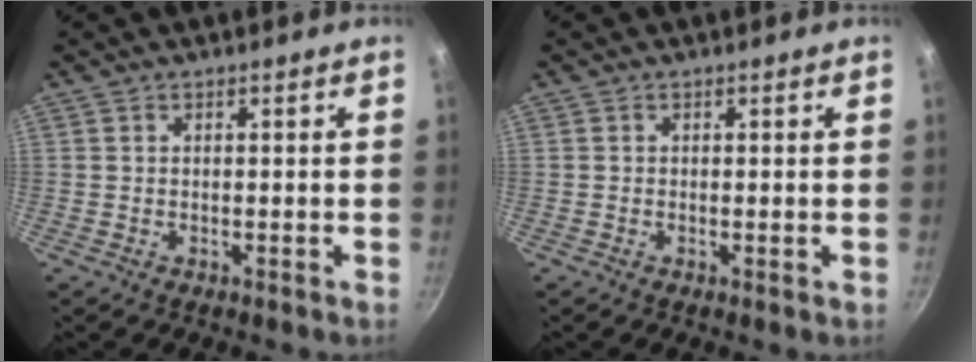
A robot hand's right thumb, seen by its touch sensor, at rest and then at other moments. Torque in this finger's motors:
{"motor_torque": [0.38, -0.11, 0.37, 0.04, 0.03]}